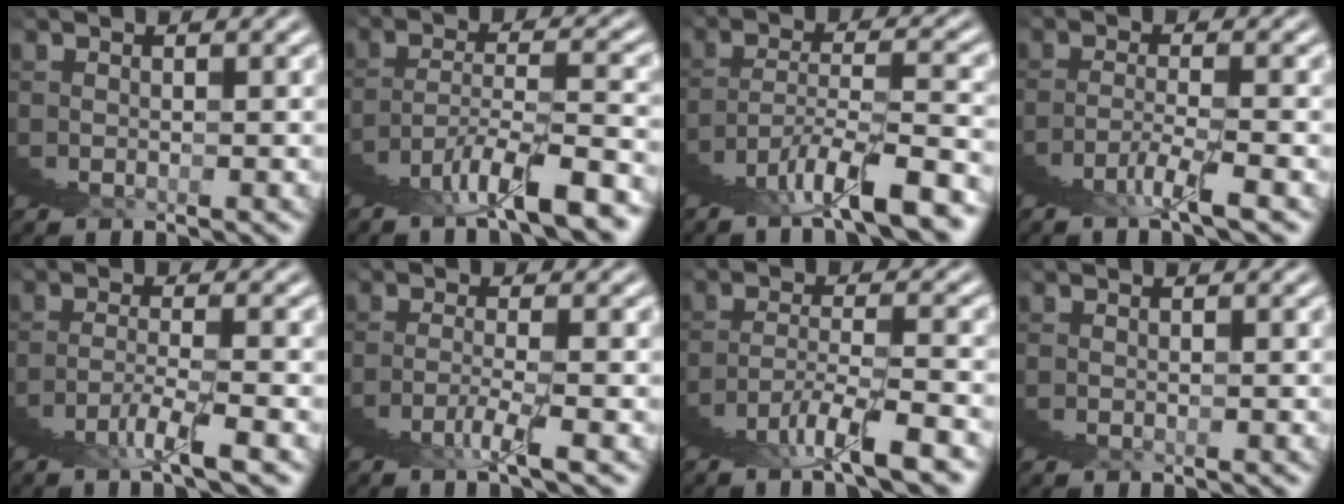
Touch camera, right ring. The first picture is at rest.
{"total": 5.5, "force": [-0.4, 2.6, 4.8], "torque": [-0.064, 0.022, -0.019]}
{"total": 6.0, "force": [0.0, 3.0, 5.2], "torque": [-0.070, 0.025, -0.015]}
{"total": 2.1, "force": [-0.9, -0.3, 1.9], "torque": [-0.032, 0.005, -0.013]}
{"total": 2.2, "force": [-0.6, -0.1, 2.1], "torque": [-0.034, 0.007, -0.011]}
{"total": 1.9, "force": [-0.8, -1.1, 1.4], "torque": [-0.024, 0.005, -0.012]}
{"total": 3.6, "force": [0.1, 1.3, 3.4], "torque": [-0.050, 0.019, -0.009]}
{"total": 0.0}